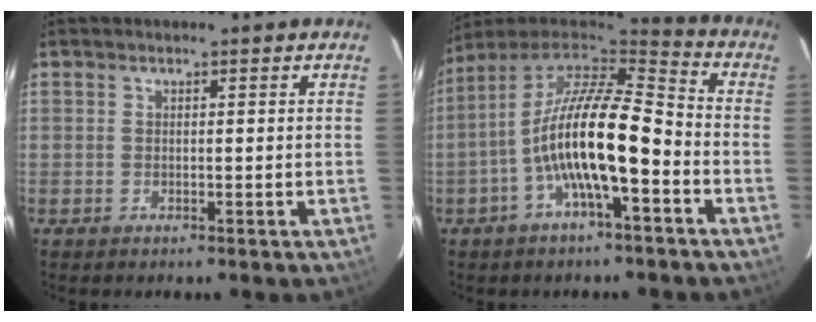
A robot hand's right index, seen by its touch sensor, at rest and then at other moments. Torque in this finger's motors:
{"motor_torque": [2.09, -0.05, 1.05, 0.21]}